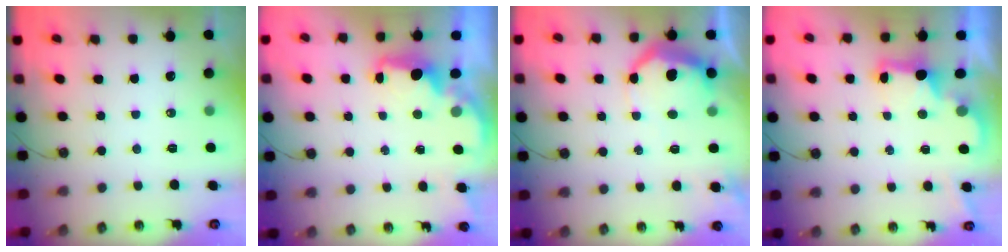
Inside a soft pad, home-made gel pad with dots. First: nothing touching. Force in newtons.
{"total": 2.2, "press": 2.1, "slide": 0.8}
{"total": 10.0, "press": 10.0, "slide": 0.7}
{"total": 2.3, "press": 2.2, "slide": 0.7}